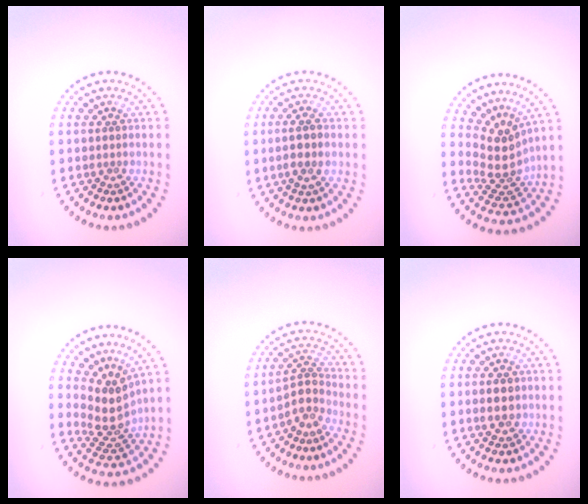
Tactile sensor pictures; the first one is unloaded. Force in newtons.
{"total": 2.4, "press": 2.2, "slide": 0.8}
{"total": 3.5, "press": 2.7, "slide": 2.3}
{"total": 3.8, "press": 2.9, "slide": 2.4}
{"total": 2.5, "press": 1.7, "slide": 1.8}
{"total": 2.2, "press": 2.2, "slide": 0.1}